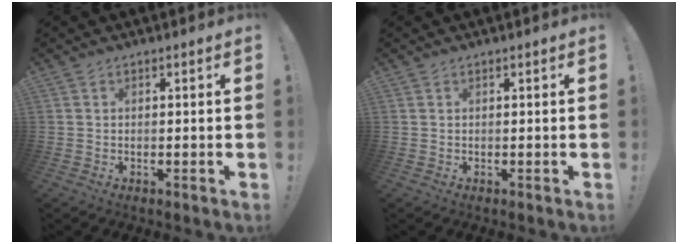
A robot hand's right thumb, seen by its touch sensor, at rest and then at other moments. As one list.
[{"total": 0.0}]